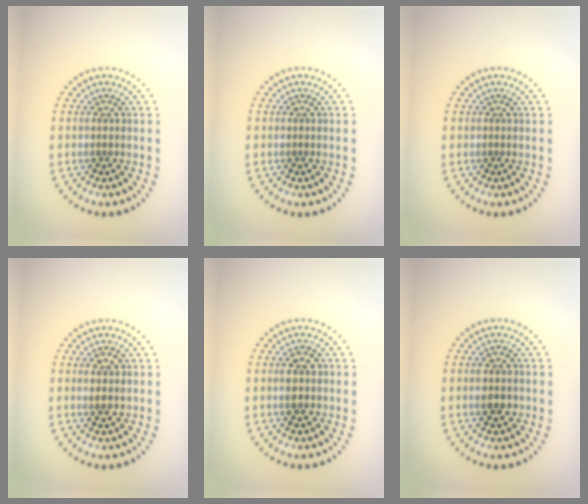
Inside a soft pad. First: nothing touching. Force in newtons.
{"total": 0.0}
{"total": 0.0}
{"total": 1.4, "press": 1.3, "slide": 0.5}
{"total": 1.8, "press": 1.8, "slide": 0.1}
{"total": 2.0, "press": 2.0, "slide": 0.3}